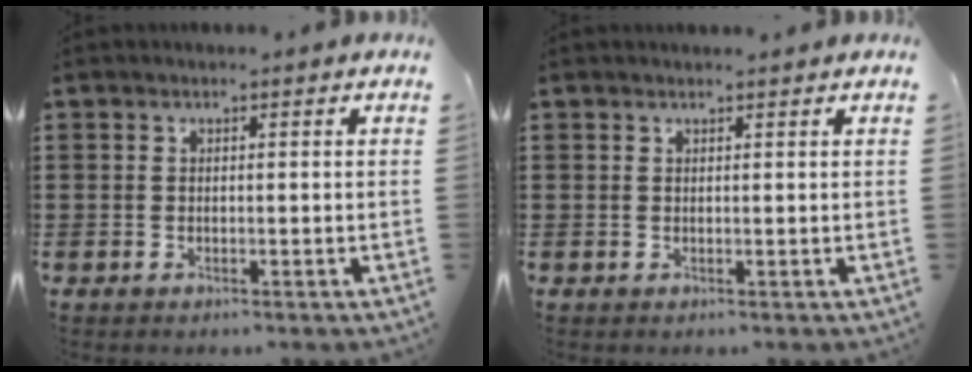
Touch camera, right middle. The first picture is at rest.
{"total": 0.6, "force": [0.5, 0.0, 0.1], "torque": [0.005, -0.004, 0.009]}